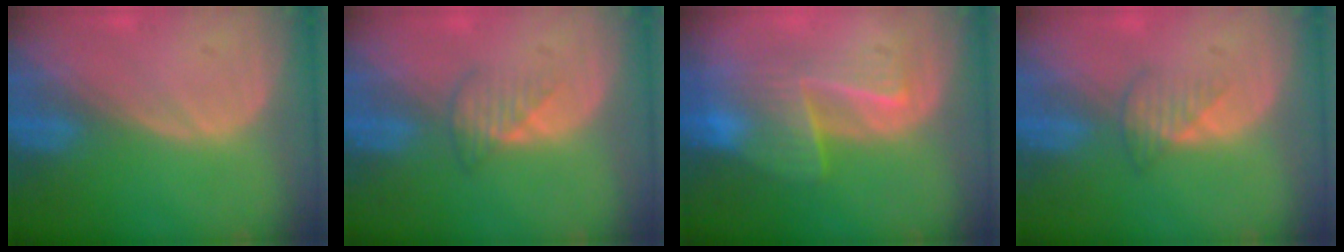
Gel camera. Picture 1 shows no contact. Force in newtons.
{"total": 2.5, "press": 2.5, "slide": 0.4}
{"total": 6.8, "press": 6.8, "slide": 0.4}
{"total": 2.5, "press": 2.5, "slide": 0.3}